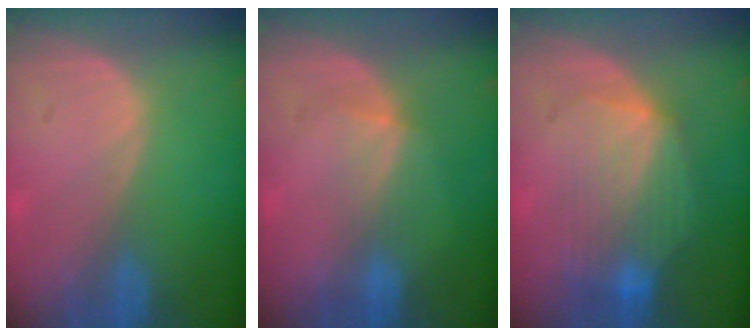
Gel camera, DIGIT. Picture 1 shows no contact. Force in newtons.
{"total": 2.7, "press": 2.4, "slide": 1.2}
{"total": 8.5, "press": 7.9, "slide": 3.0}